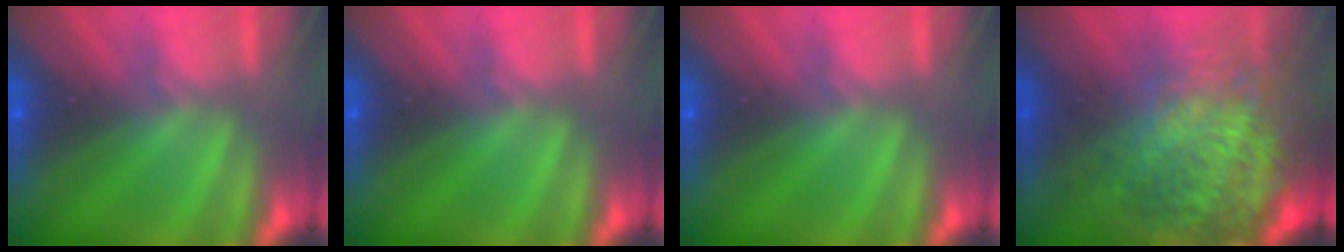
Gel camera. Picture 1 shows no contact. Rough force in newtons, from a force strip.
{"total": 0.0}
{"total": 0.0}
{"total": 9.9}